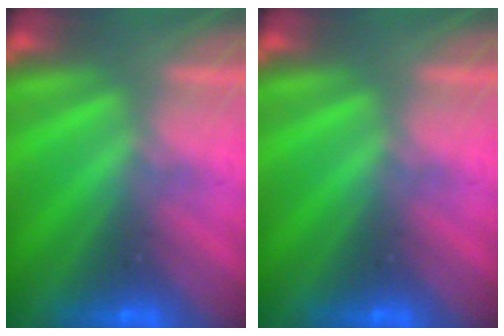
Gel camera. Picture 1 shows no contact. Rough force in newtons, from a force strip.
{"total": 0.0}